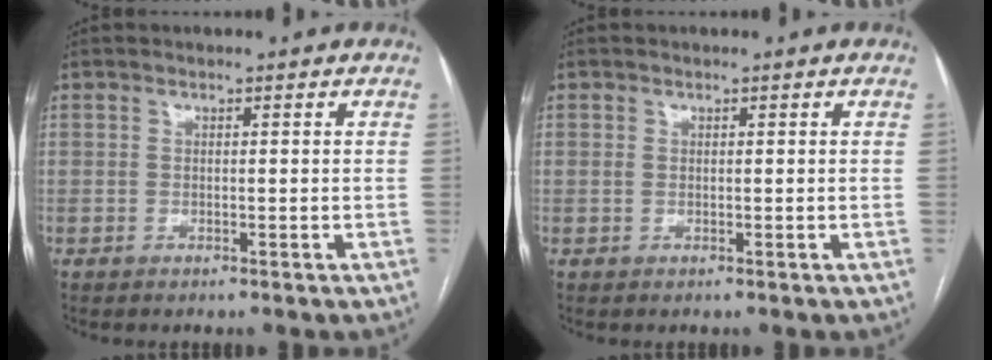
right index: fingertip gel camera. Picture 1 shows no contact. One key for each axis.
{"total": 0.7, "fx": 0.2, "fy": 0.5, "fz": 0.3, "tx": -0.006, "ty": 0.002, "tz": 0.003}